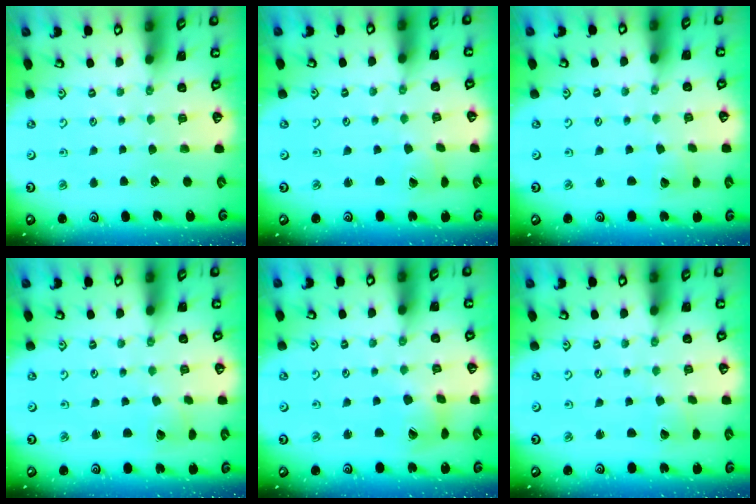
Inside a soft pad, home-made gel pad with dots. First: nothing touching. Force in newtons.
{"total": 1.7, "press": 1.7, "slide": 0.1}
{"total": 1.4, "press": 1.4, "slide": 0.2}
{"total": 2.3, "press": 2.3, "slide": 0.3}
{"total": 5.4, "press": 5.4, "slide": 0.5}
{"total": 1.6, "press": 1.6, "slide": 0.1}